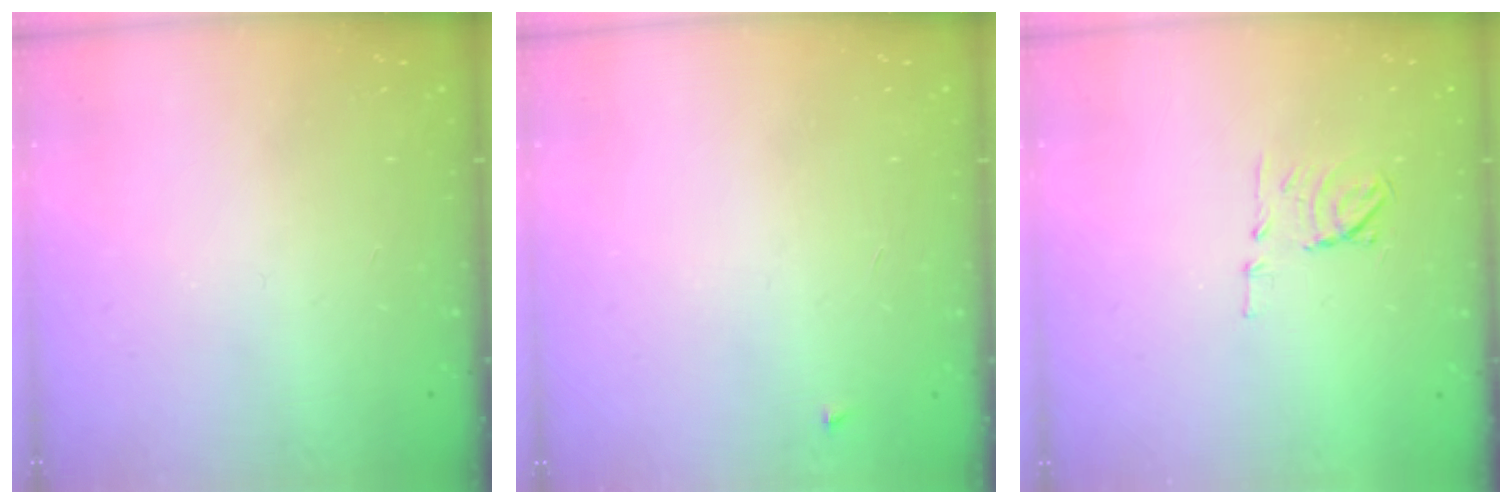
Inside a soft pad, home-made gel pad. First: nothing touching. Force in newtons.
{"total": 2.3, "press": 2.3, "slide": 0.3}
{"total": 7.6, "press": 7.6, "slide": 0.8}